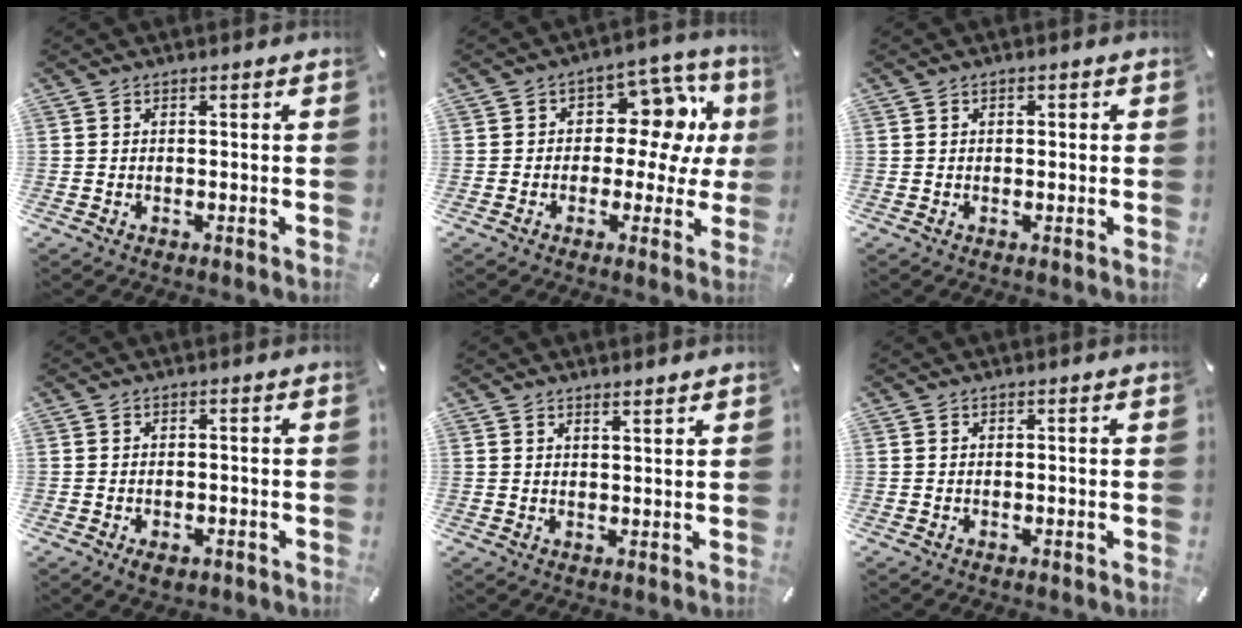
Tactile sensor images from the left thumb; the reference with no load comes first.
{"total": 13.3, "force": [3.1, 8.5, 9.8], "torque": [-0.125, -0.019, 0.054]}
{"total": 0.8, "force": [0.0, 0.5, 0.5], "torque": [-0.011, 0.003, -0.002]}
{"total": 2.6, "force": [-1.4, 1.6, 1.5], "torque": [-0.026, 0.005, -0.025]}
{"total": 1.8, "force": [1.7, -0.2, 0.5], "torque": [-0.011, -0.010, 0.033]}
{"total": 0.0}